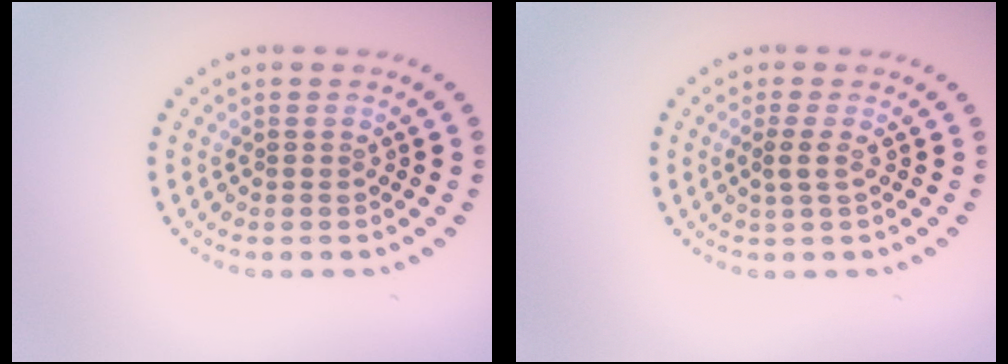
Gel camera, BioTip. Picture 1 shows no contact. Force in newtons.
{"total": 1.4, "press": 1.0, "slide": 1.0}